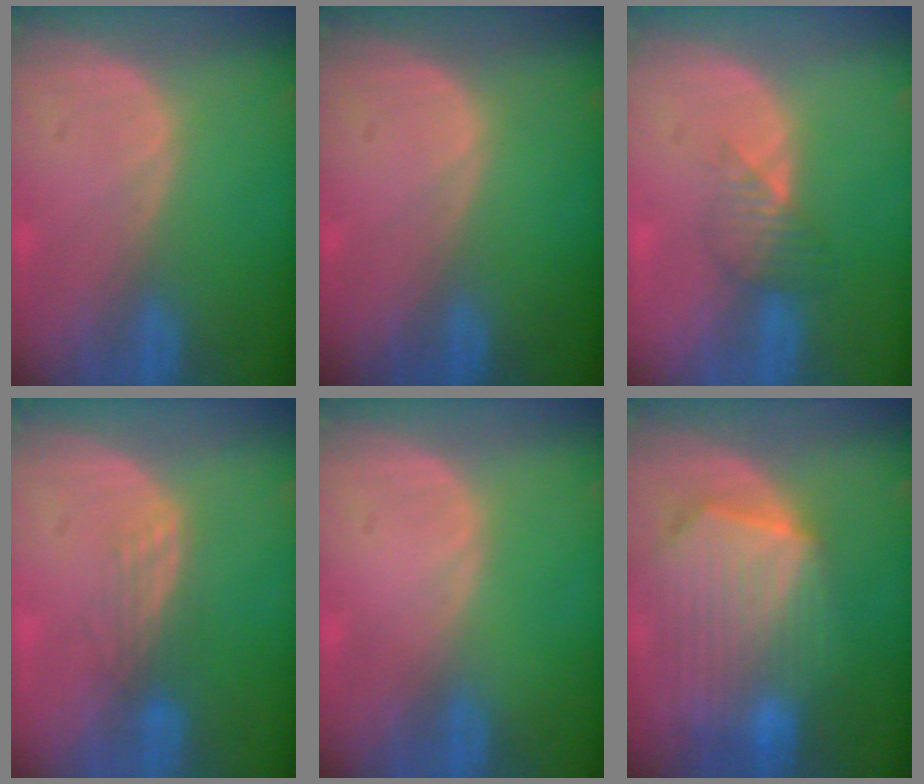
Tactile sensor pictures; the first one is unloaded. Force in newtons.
{"total": 0.0}
{"total": 3.5, "press": 3.1, "slide": 1.6}
{"total": 3.1, "press": 2.6, "slide": 1.7}
{"total": 0.0}
{"total": 10.6, "press": 9.2, "slide": 5.2}